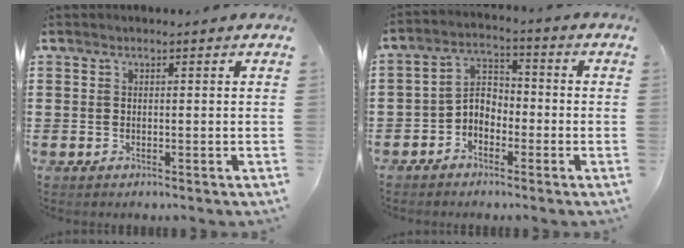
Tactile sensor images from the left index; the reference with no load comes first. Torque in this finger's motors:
{"motor_torque": [0.65, 1.43, 0.05, 0.02]}